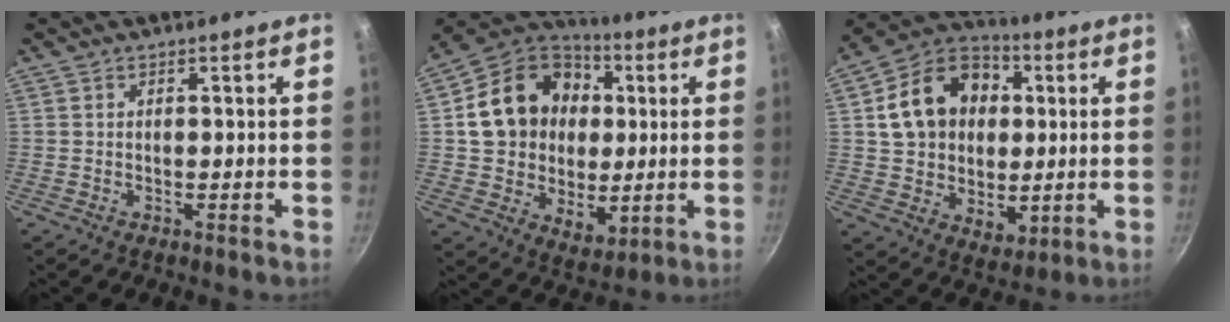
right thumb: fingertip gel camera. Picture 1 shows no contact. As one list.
[{"total": 21.7, "force": [3.2, 17.5, 12.5], "torque": [-0.174, 0.007, 0.054]}, {"total": 19.3, "force": [3.3, 15.2, 11.5], "torque": [-0.159, 0.012, 0.056]}]